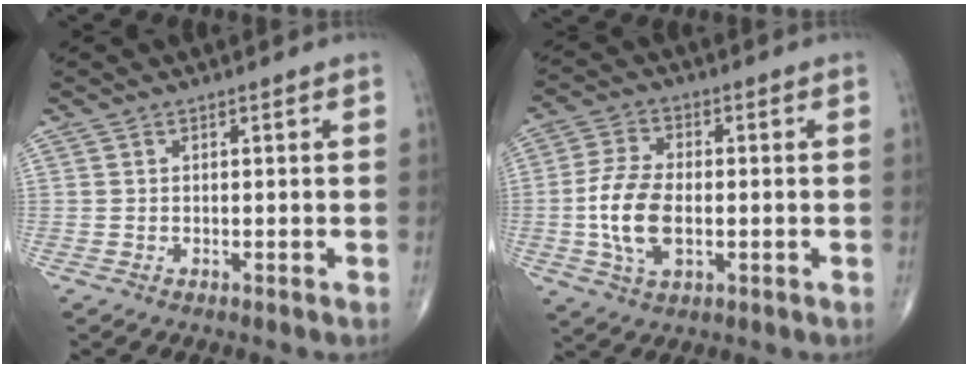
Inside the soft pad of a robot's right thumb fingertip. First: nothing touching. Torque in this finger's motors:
{"motor_torque": [0.53, 0.57, 0.86, -0.07, 0.34]}